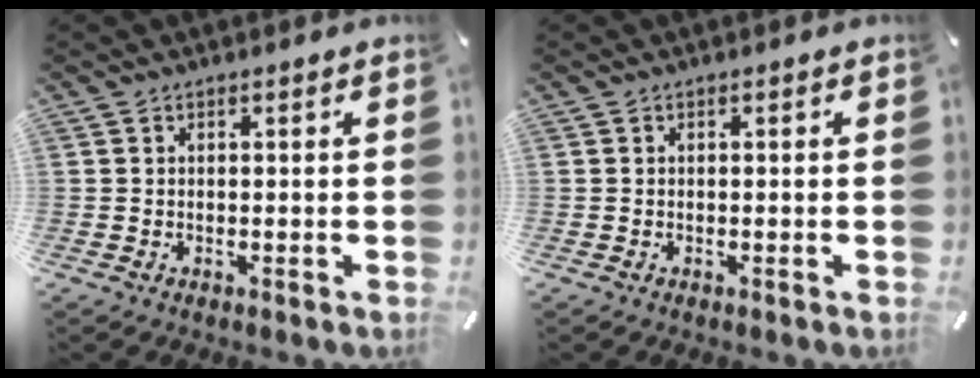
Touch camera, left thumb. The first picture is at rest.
{"total": 0.0}